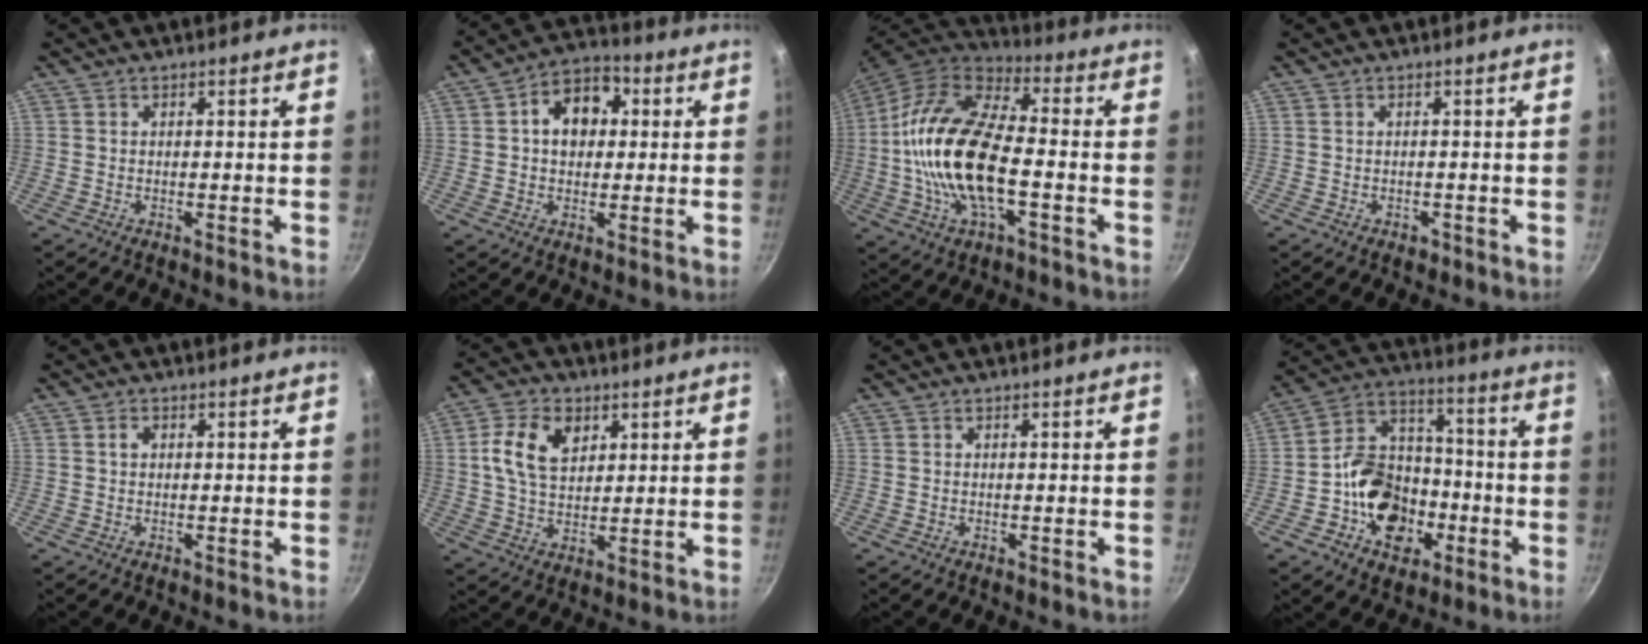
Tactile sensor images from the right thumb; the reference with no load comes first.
{"total": 10.0, "force": [1.8, 7.4, 6.5], "torque": [-0.052, 0.017, 0.014]}
{"total": 20.7, "force": [-2.5, 9.6, 18.1], "torque": [-0.338, 0.030, -0.060]}
{"total": 1.0, "force": [-0.5, 0.7, 0.4], "torque": [-0.002, 0.005, -0.002]}
{"total": 1.2, "force": [0.3, 1.0, 0.7], "torque": [-0.008, 0.005, 0.005]}
{"total": 9.9, "force": [3.2, 6.7, 6.6], "torque": [-0.106, -0.003, 0.055]}
{"total": 0.0}
{"total": 17.1, "force": [-5.1, 13.2, 9.5], "torque": [-0.128, 0.050, -0.090]}